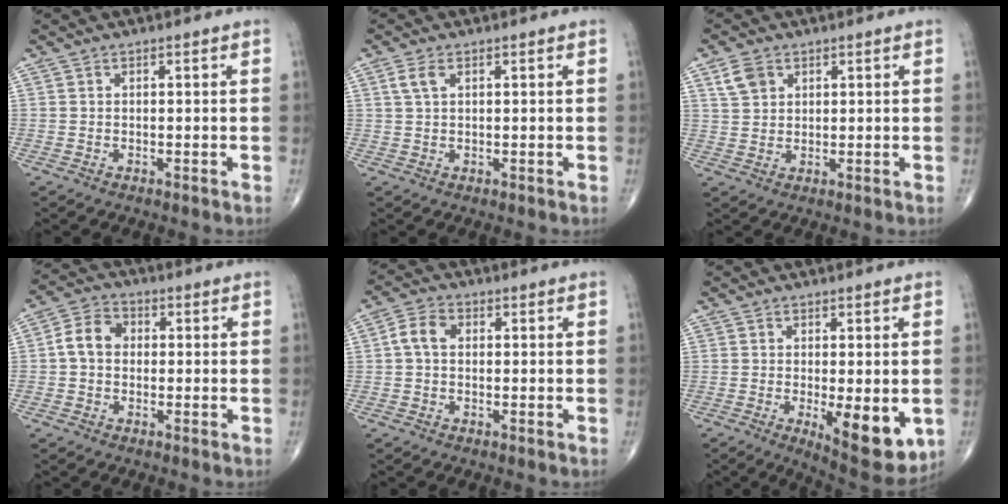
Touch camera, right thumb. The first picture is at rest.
{"total": 2.8, "force": [1.2, 1.3, 2.2], "torque": [-0.049, 0.009, 0.029]}
{"total": 4.6, "force": [2.3, 3.3, 2.1], "torque": [-0.029, -0.004, 0.048]}
{"total": 6.4, "force": [0.2, 5.1, 3.9], "torque": [-0.060, 0.019, -0.005]}
{"total": 4.5, "force": [0.6, 3.2, 3.2], "torque": [-0.062, 0.015, 0.004]}
{"total": 11.1, "force": [-2.5, 3.9, 10.1], "torque": [-0.124, -0.024, -0.026]}